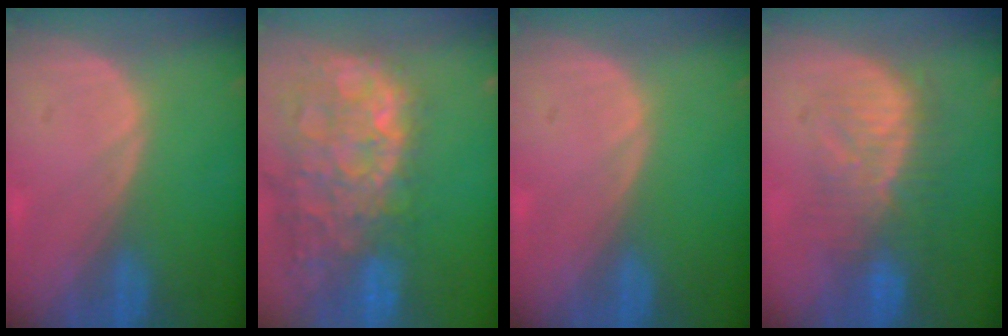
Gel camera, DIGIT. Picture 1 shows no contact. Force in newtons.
{"total": 15.0, "press": 12.1, "slide": 8.8}
{"total": 0.0}
{"total": 8.7, "press": 8.4, "slide": 2.2}